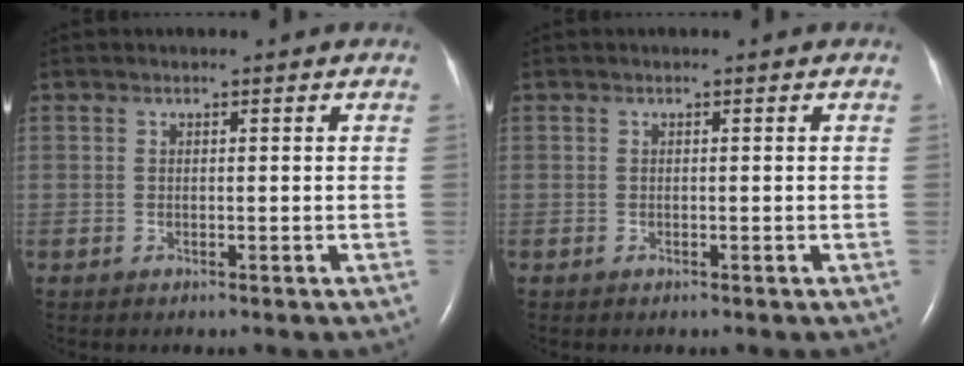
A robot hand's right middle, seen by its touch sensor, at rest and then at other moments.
{"total": 0.0}